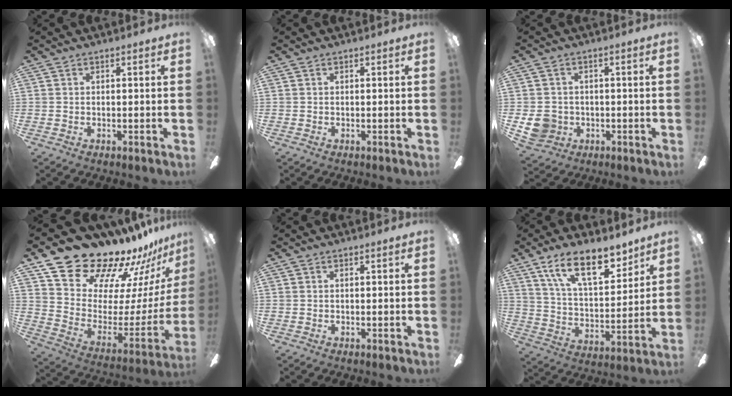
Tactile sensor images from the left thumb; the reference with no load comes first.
{"total": 0.0}
{"total": 6.3, "force": [-0.8, 5.9, 2.1], "torque": [-0.047, 0.007, -0.011]}
{"total": 22.0, "force": [19.8, 7.9, 5.3], "torque": [-0.091, -0.166, 0.370]}
{"total": 0.0}
{"total": 16.9, "force": [11.8, 6.9, 9.9], "torque": [-0.162, -0.065, 0.206]}